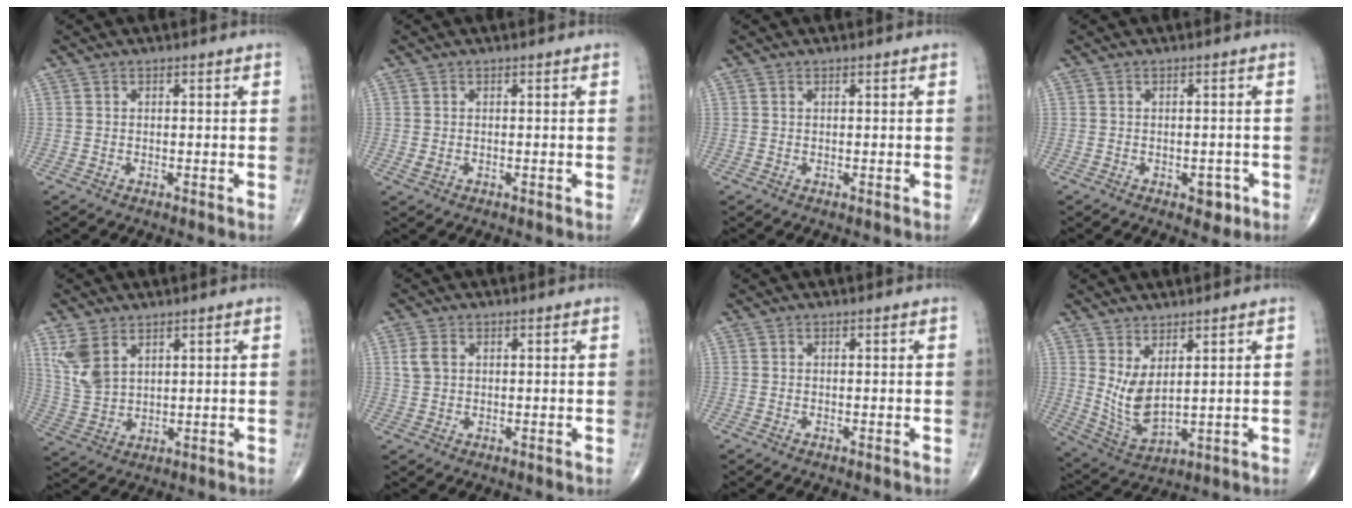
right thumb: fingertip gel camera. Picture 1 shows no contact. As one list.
[{"total": 0.9, "force": [-0.1, 0.6, 0.7], "torque": [-0.012, 0.000, 0.002]}, {"total": 0.0}, {"total": 2.8, "force": [-1.2, 1.6, 1.9], "torque": [-0.005, 0.005, -0.013]}, {"total": 7.8, "force": [4.1, 4.5, 4.9], "torque": [-0.099, -0.011, 0.098]}, {"total": 3.2, "force": [0.9, 2.3, 2.0], "torque": [-0.041, 0.004, 0.020]}, {"total": 0.0}, {"total": 7.9, "force": [2.6, 3.4, 6.6], "torque": [-0.128, -0.036, 0.068]}]